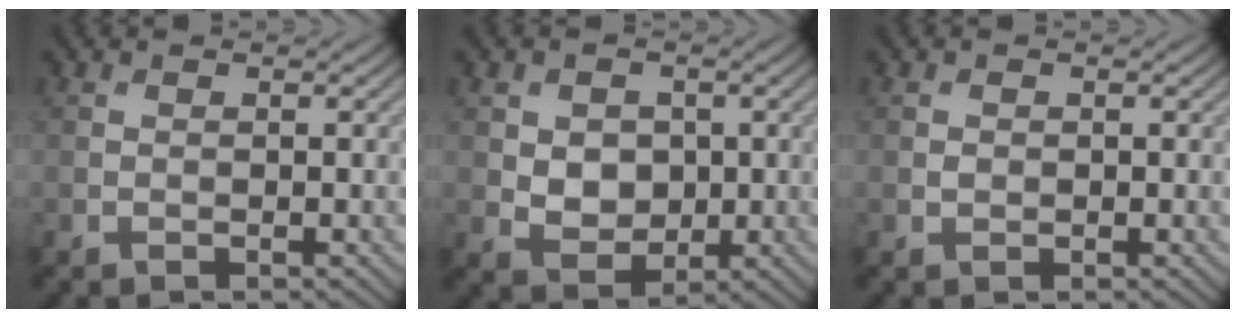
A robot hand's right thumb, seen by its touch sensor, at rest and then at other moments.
{"total": 4.3, "force": [0.4, 3.5, 2.4], "torque": [-0.056, -0.007, 0.004]}
{"total": 0.5, "force": [0.0, 0.5, 0.3], "torque": [-0.002, -0.005, -0.002]}